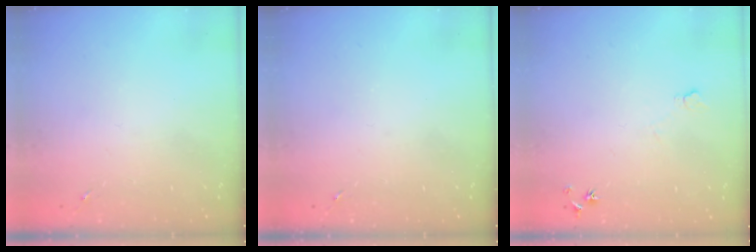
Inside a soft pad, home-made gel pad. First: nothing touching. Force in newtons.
{"total": 0.0}
{"total": 6.5, "press": 6.4, "slide": 0.8}